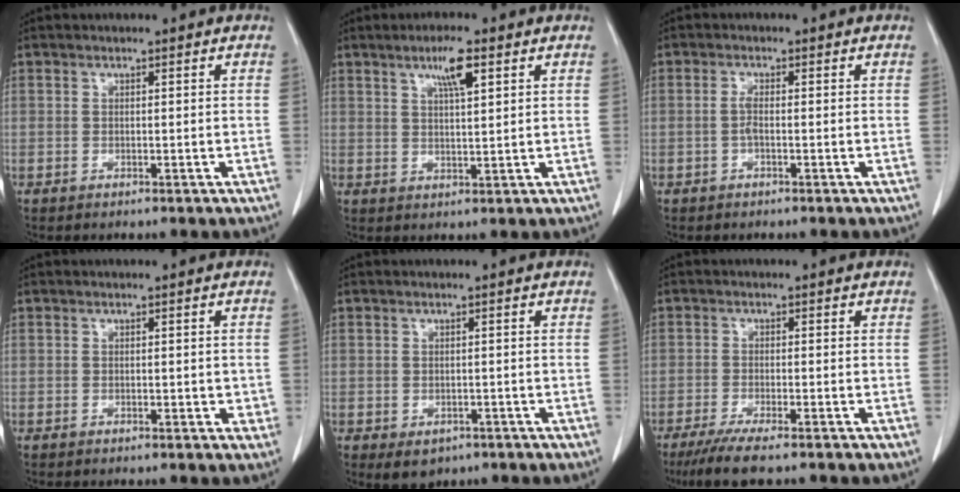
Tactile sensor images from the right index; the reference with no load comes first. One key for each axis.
{"total": 4.8, "fx": 2.5, "fy": 0.4, "fz": 4.1, "tx": -0.072, "ty": 0.002, "tz": 0.043}
{"total": 1.4, "fx": -0.4, "fy": 0.1, "fz": 1.4, "tx": -0.028, "ty": 0.002, "tz": -0.007}
{"total": 1.7, "fx": -0.1, "fy": 1.1, "fz": 1.4, "tx": -0.012, "ty": 0.001, "tz": 0.001}
{"total": 3.2, "fx": -1.6, "fy": 2.3, "fz": 1.4, "tx": -0.016, "ty": -0.001, "tz": -0.011}
{"total": 6.0, "fx": -4.5, "fy": 0.2, "fz": 3.9, "tx": -0.067, "ty": -0.014, "tz": -0.075}